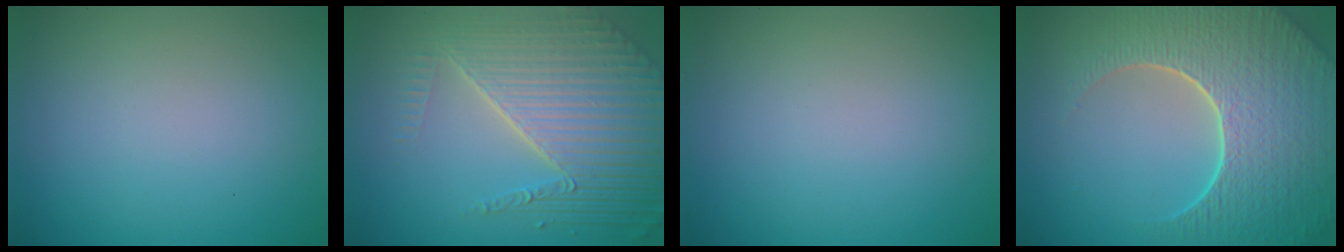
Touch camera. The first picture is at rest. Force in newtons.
{"total": 8.6, "press": 5.7, "slide": 6.4}
{"total": 0.0}
{"total": 9.3, "press": 6.6, "slide": 6.5}